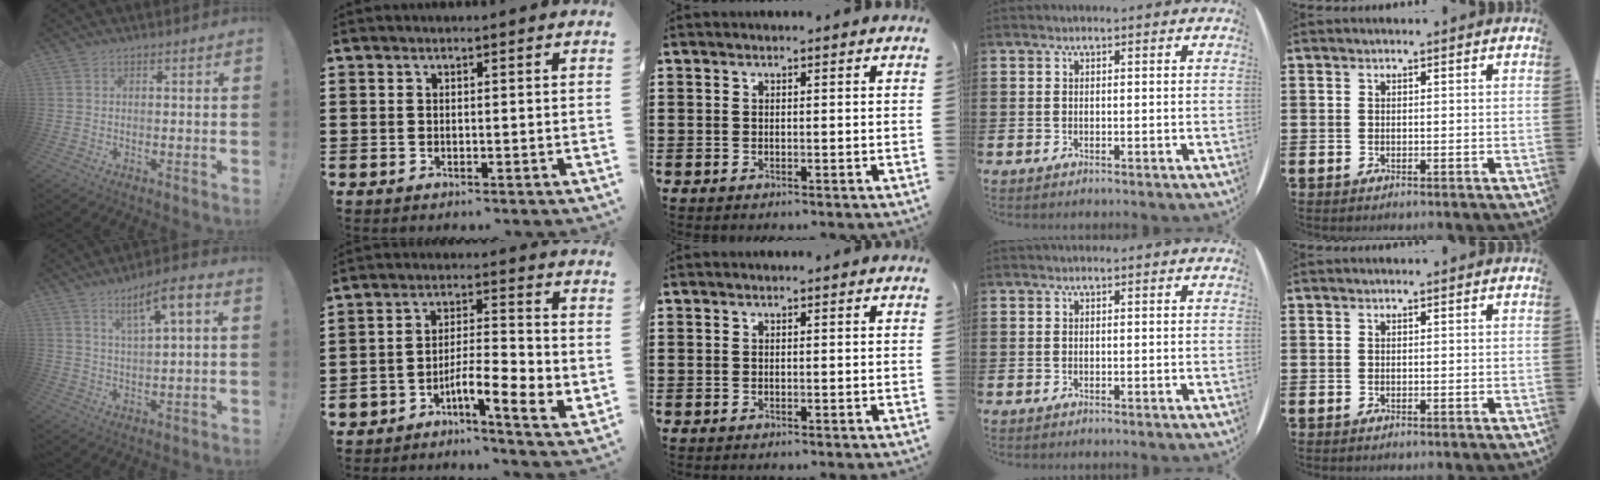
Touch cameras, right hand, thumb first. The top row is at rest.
{"thumb": {"total": 8.4, "force": [3.4, 1.4, 7.5], "torque": [-0.123, -0.008, 0.053]}, "index": {"total": 6.4, "force": [-3.3, 1.9, 5.1], "torque": [-0.086, -0.003, -0.059]}}